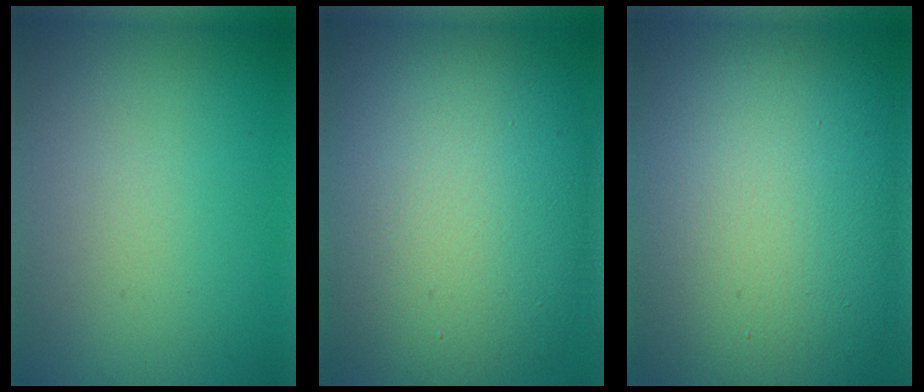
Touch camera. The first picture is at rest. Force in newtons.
{"total": 15.2, "press": 15.2, "slide": 1.1}
{"total": 18.0, "press": 17.9, "slide": 1.0}